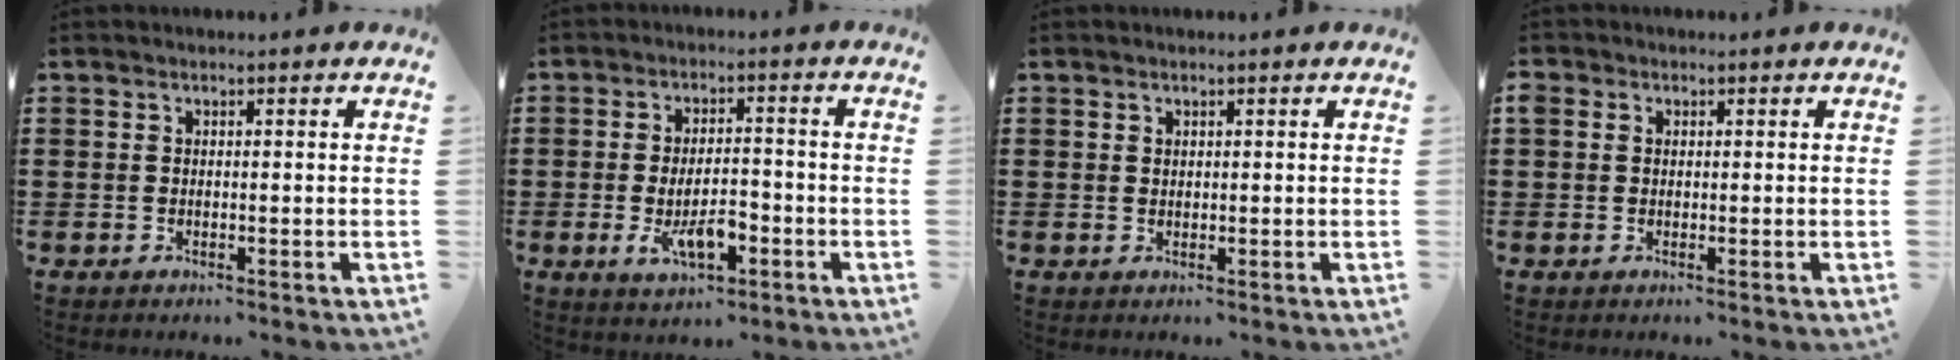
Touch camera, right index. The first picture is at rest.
{"total": 6.8, "force": [-2.4, 2.9, 5.6], "torque": [-0.105, 0.000, -0.046]}
{"total": 0.7, "force": [0.5, 0.5, 0.1], "torque": [-0.004, 0.001, 0.010]}
{"total": 1.0, "force": [0.1, 0.9, 0.2], "torque": [-0.007, 0.005, 0.001]}